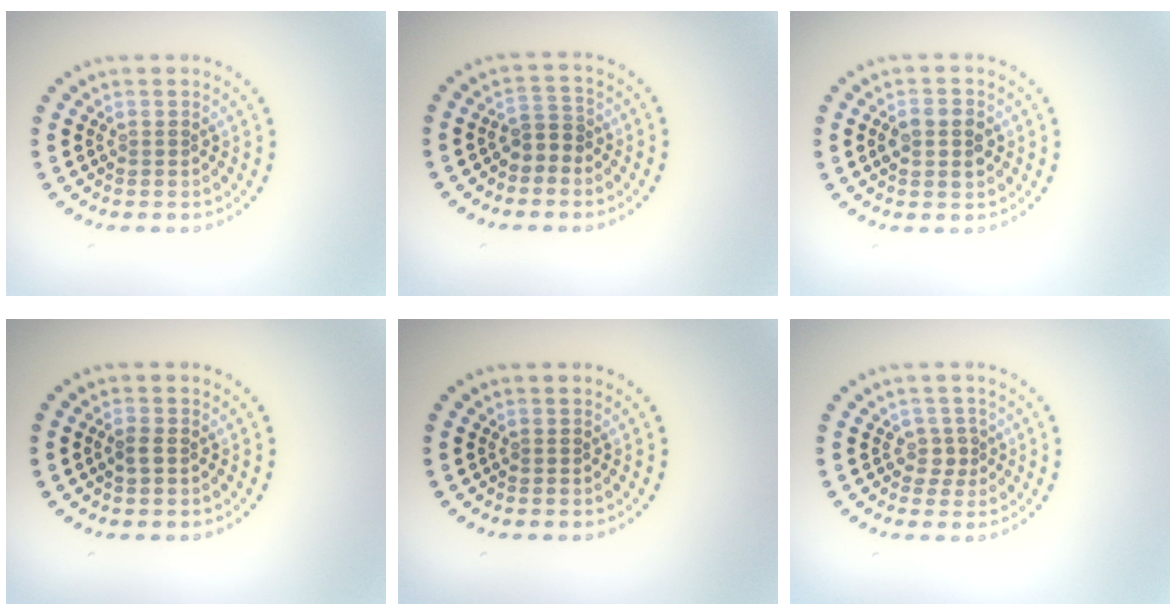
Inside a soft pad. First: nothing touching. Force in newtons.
{"total": 2.0, "press": 1.8, "slide": 0.9}
{"total": 2.9, "press": 2.9, "slide": 0.0}
{"total": 1.0, "press": 1.0, "slide": 0.2}
{"total": 0.0}
{"total": 1.6, "press": 1.2, "slide": 1.0}